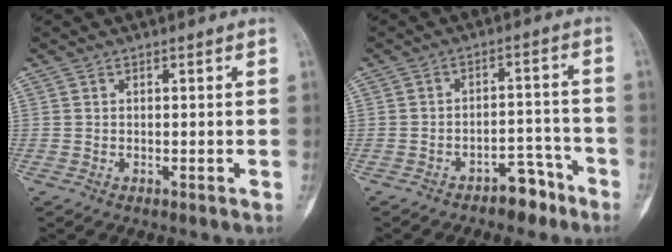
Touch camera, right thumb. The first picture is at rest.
{"total": 6.1, "force": [-4.3, 3.3, 2.8], "torque": [-0.017, 0.051, -0.061]}